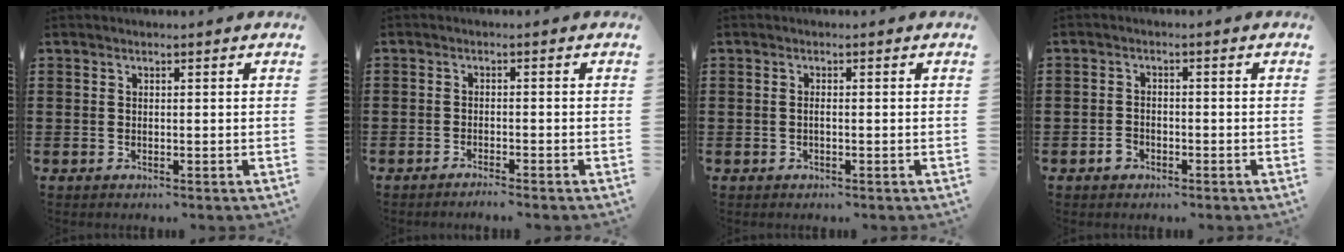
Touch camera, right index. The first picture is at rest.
{"total": 1.7, "force": [-1.6, -0.3, 0.3], "torque": [-0.006, 0.002, -0.033]}
{"total": 0.7, "force": [-0.3, 0.0, 0.6], "torque": [-0.012, -0.005, -0.006]}
{"total": 2.0, "force": [-1.4, 1.2, 0.8], "torque": [-0.017, 0.001, -0.029]}